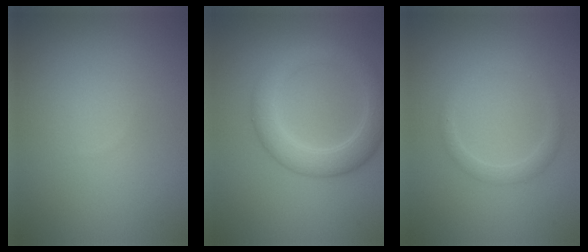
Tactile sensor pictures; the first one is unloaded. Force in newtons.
{"total": 4.7, "press": 4.7, "slide": 0.4}
{"total": 1.5, "press": 1.4, "slide": 0.0}